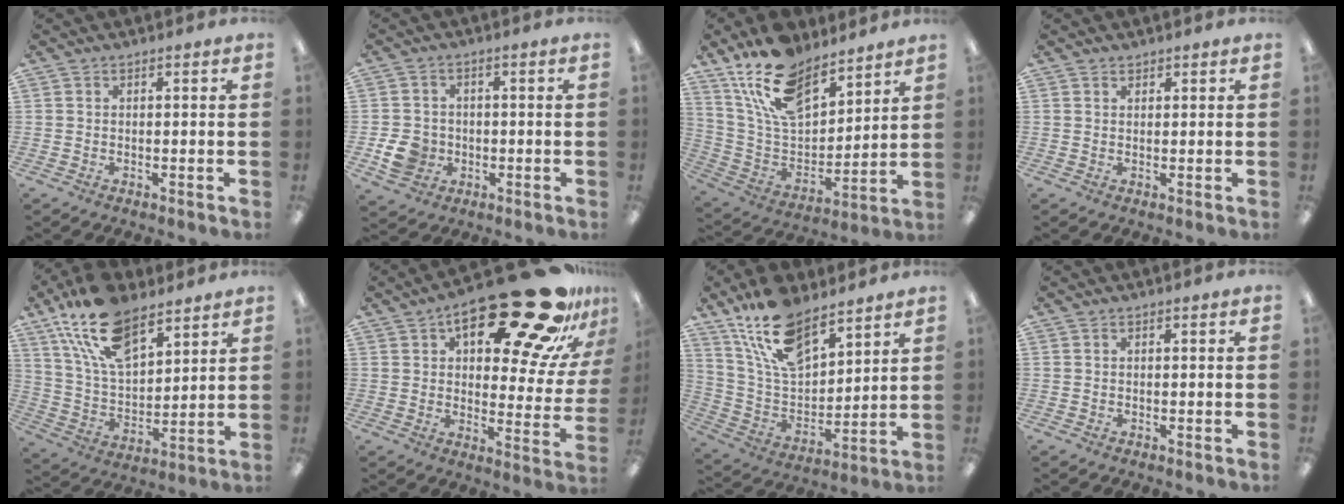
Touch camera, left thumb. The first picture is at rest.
{"total": 6.9, "force": [-1.6, 6.1, 2.7], "torque": [-0.051, 0.008, -0.027]}
{"total": 17.9, "force": [13.2, 8.5, 8.6], "torque": [-0.180, -0.067, 0.245]}
{"total": 1.1, "force": [1.0, 0.6, 0.1], "torque": [-0.002, 0.001, 0.018]}
{"total": 18.9, "force": [12.4, 9.2, 10.8], "torque": [-0.206, -0.053, 0.226]}
{"total": 26.4, "force": [16.8, 9.6, 17.9], "torque": [-0.239, -0.104, 0.264]}
{"total": 17.5, "force": [12.8, 7.7, 9.0], "torque": [-0.191, -0.059, 0.235]}
{"total": 0.0}